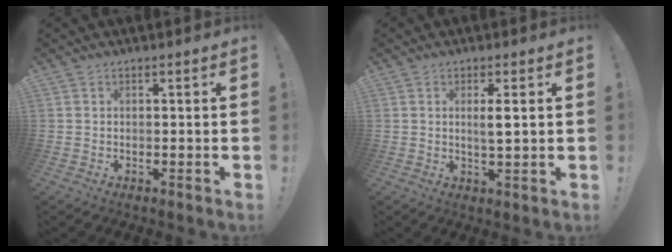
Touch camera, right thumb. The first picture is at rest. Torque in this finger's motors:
{"motor_torque": [-0.10, 0.07, 0.48, 0.00, 0.03]}